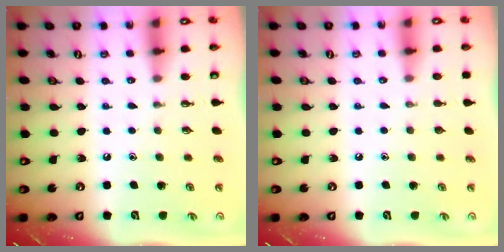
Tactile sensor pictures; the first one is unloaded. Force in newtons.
{"total": 0.0}